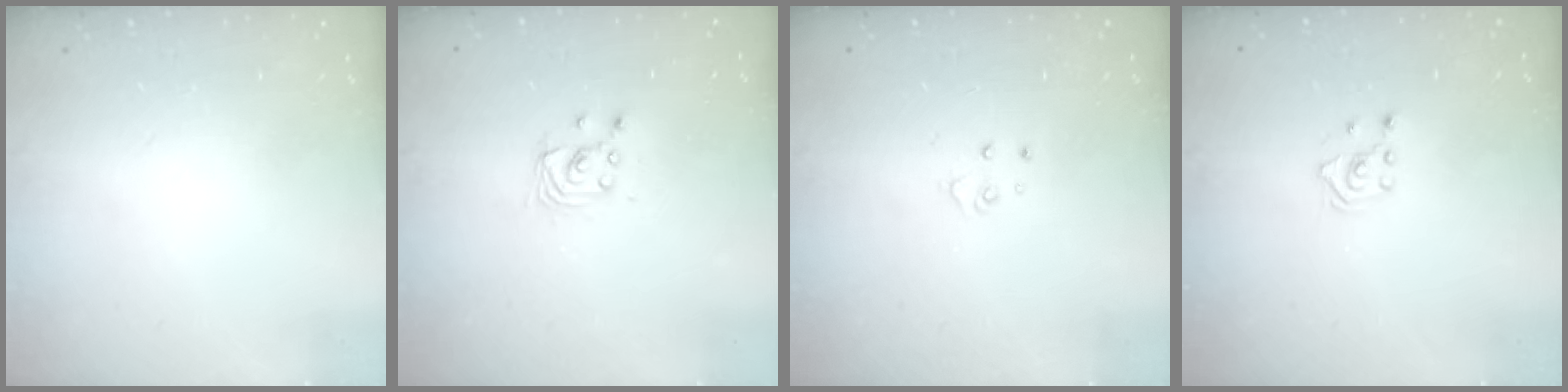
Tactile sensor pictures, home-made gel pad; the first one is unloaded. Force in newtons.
{"total": 2.8, "press": 2.8, "slide": 0.2}
{"total": 3.2, "press": 3.2, "slide": 0.3}
{"total": 2.1, "press": 1.8, "slide": 0.9}